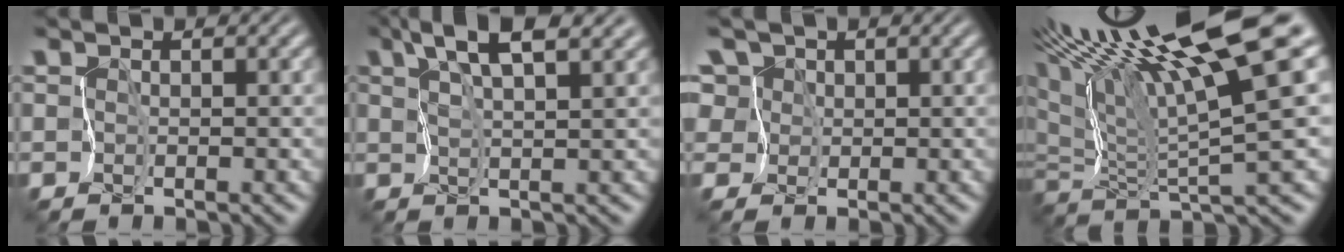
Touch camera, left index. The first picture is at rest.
{"total": 4.7, "force": [3.1, 0.8, 3.4], "torque": [-0.068, 0.008, 0.057]}
{"total": 6.6, "force": [3.1, 5.2, 2.5], "torque": [-0.065, 0.021, 0.031]}
{"total": 14.5, "force": [6.9, 2.0, 12.6], "torque": [-0.213, 0.026, 0.121]}